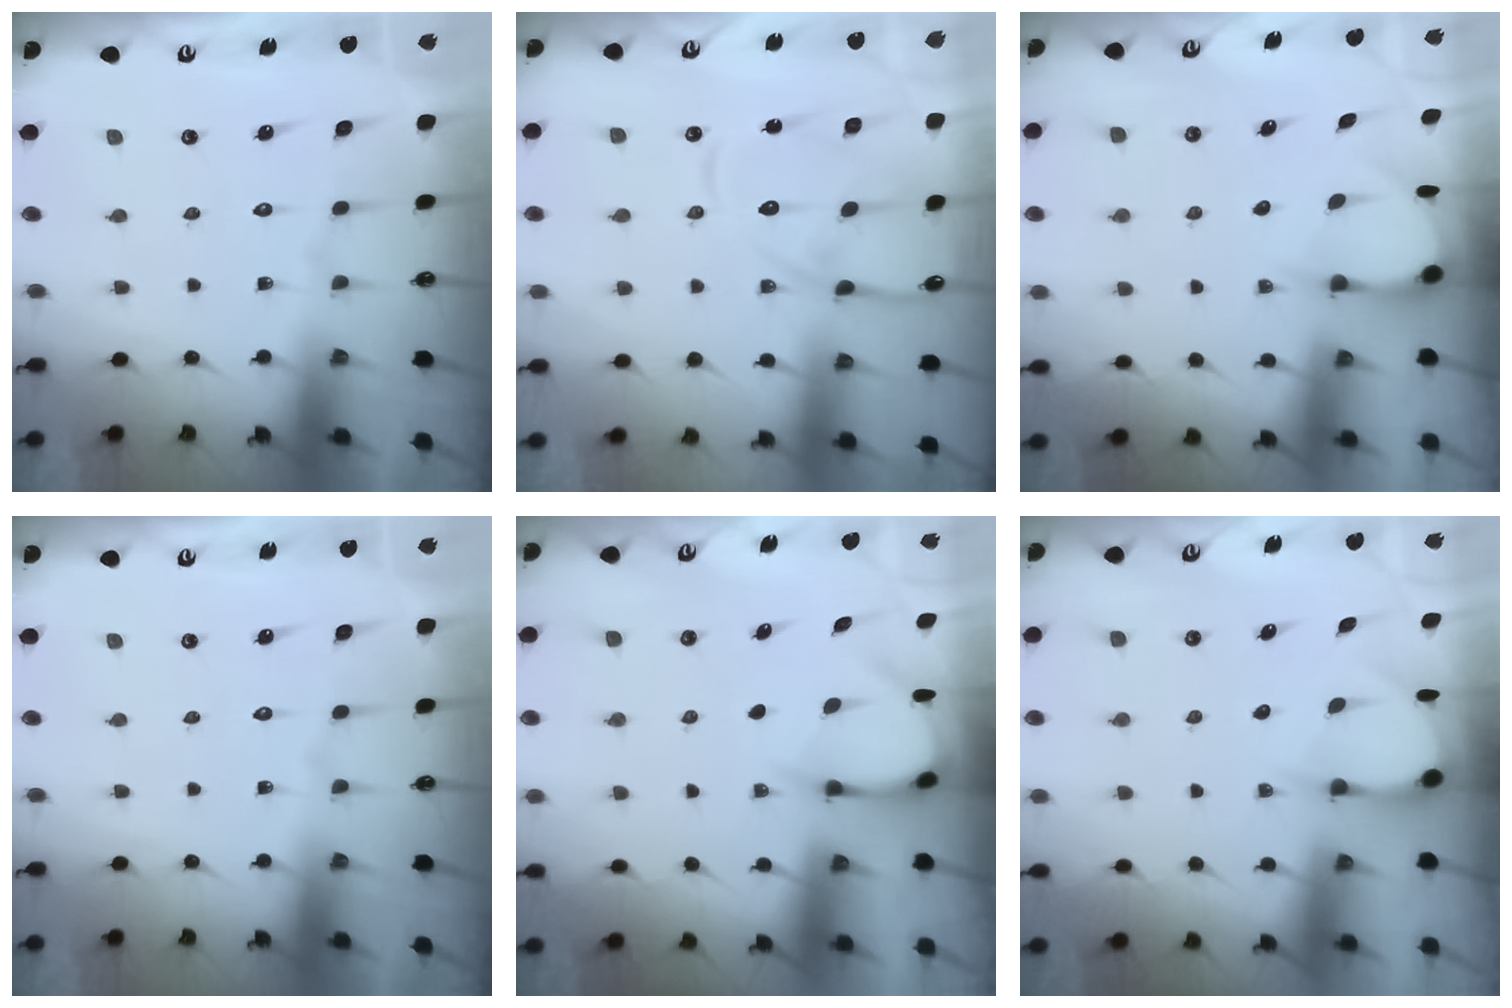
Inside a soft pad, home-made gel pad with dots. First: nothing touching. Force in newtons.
{"total": 14.1, "press": 14.1, "slide": 1.1}
{"total": 3.6, "press": 3.5, "slide": 0.3}
{"total": 0.0}
{"total": 3.9, "press": 3.8, "slide": 0.3}
{"total": 3.6, "press": 3.5, "slide": 0.3}